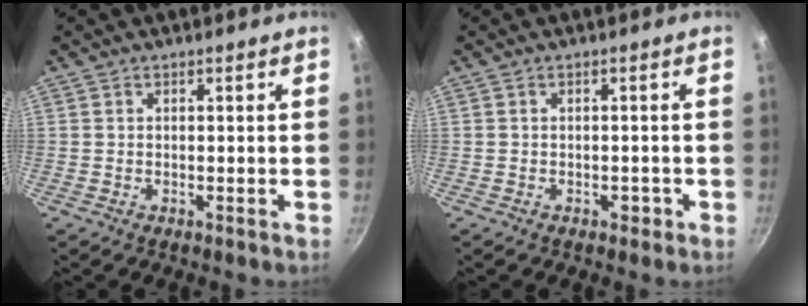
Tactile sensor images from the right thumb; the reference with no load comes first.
{"total": 1.5, "force": [-0.7, 1.0, 0.7], "torque": [0.001, 0.012, -0.005]}